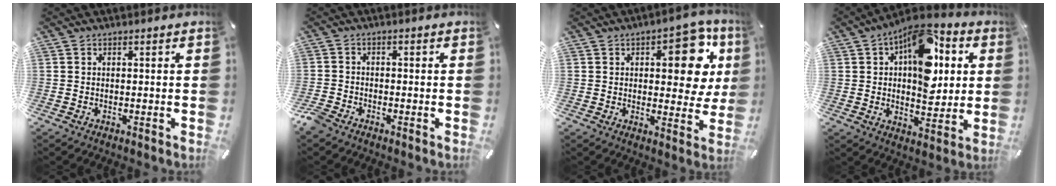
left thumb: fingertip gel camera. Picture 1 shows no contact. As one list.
[{"total": 2.6, "force": [-2.1, 1.2, 0.9], "torque": [-0.035, 0.004, -0.048]}, {"total": 14.3, "force": [5.0, 7.5, 11.1], "torque": [-0.118, -0.026, 0.076]}, {"total": 16.9, "force": [5.9, 10.0, 12.4], "torque": [-0.159, -0.024, 0.102]}]